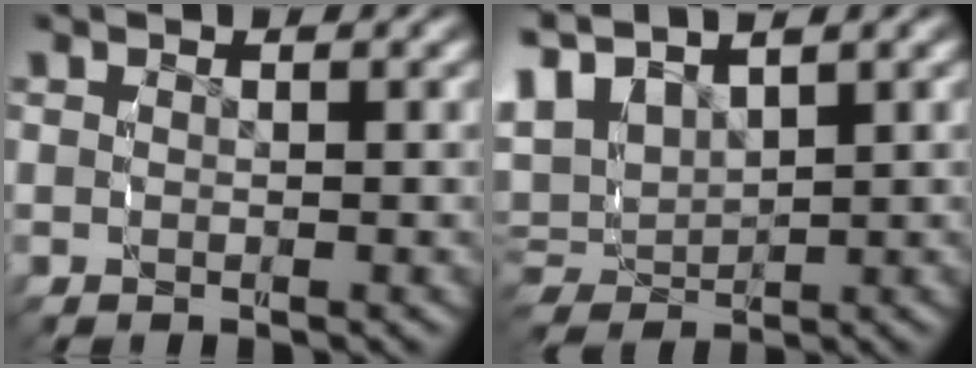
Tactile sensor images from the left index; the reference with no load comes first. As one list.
[{"total": 6.5, "force": [2.2, 5.2, 3.1], "torque": [-0.102, -0.006, 0.035]}]